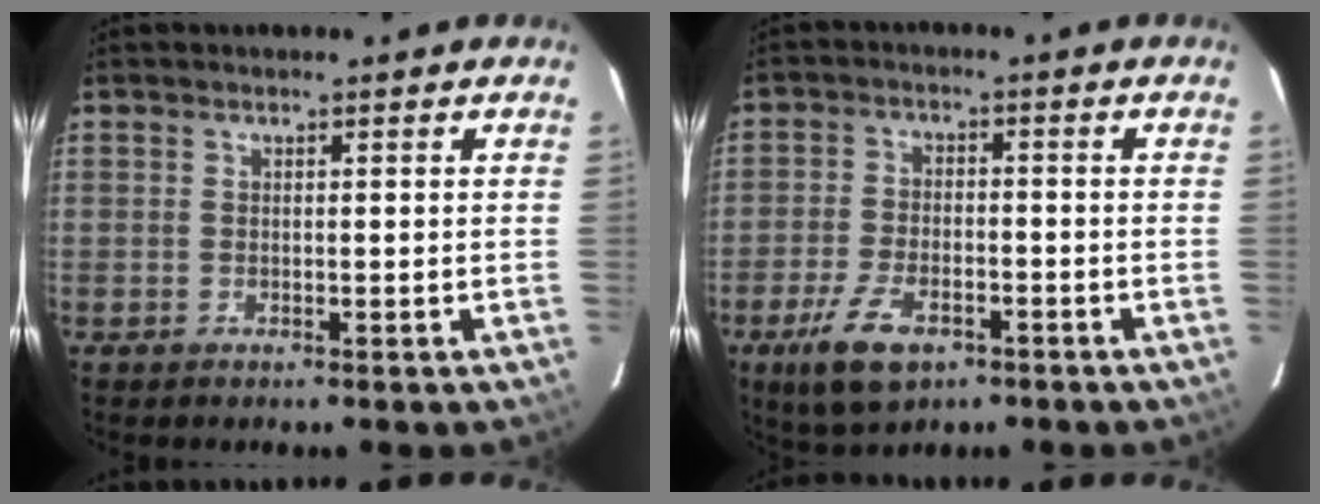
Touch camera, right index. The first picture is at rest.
{"total": 9.8, "force": [-5.6, 4.7, 6.6], "torque": [-0.152, -0.012, -0.097]}